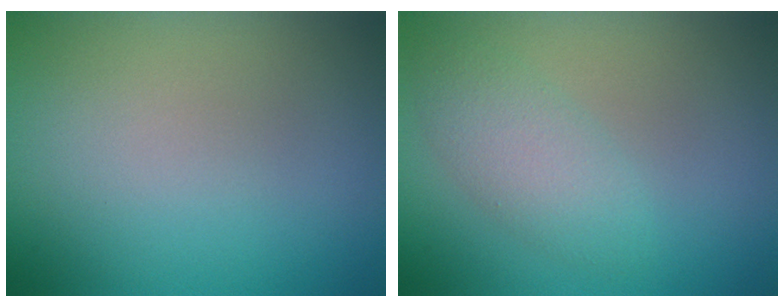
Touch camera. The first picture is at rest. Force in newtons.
{"total": 2.7, "press": 2.7, "slide": 0.1}